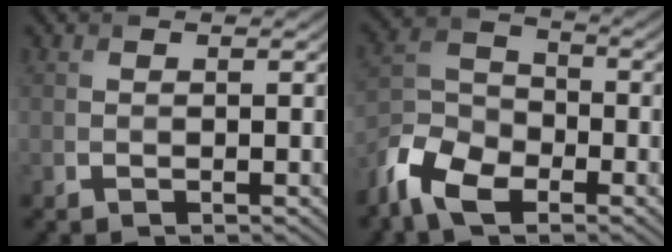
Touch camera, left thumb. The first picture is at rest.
{"total": 8.6, "force": [-5.7, 4.5, 4.7], "torque": [-0.114, -0.011, -0.130]}